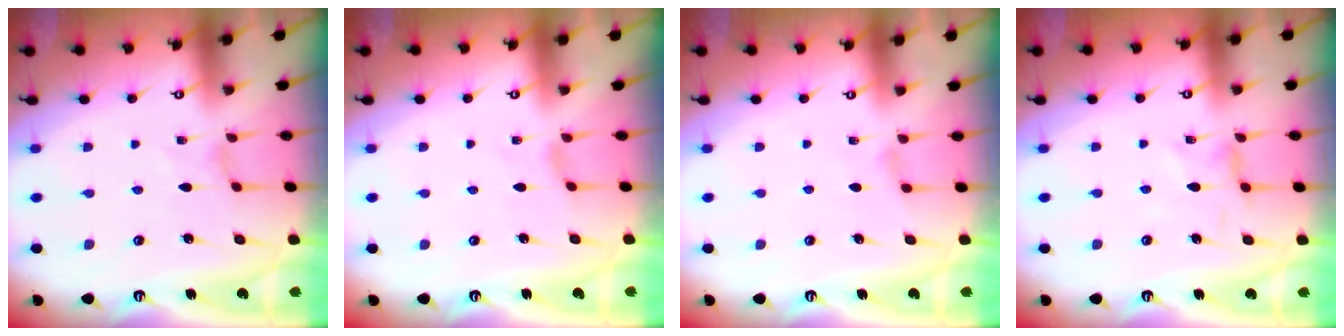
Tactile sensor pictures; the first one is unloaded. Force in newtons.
{"total": 0.0}
{"total": 1.7, "press": 1.7, "slide": 0.4}
{"total": 0.9, "press": 0.9, "slide": 0.3}